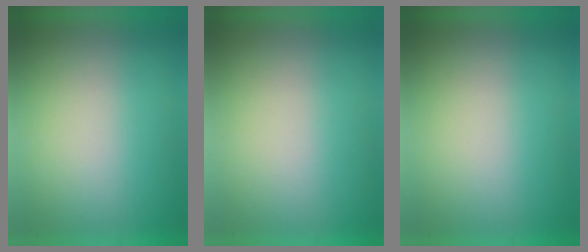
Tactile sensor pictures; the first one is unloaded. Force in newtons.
{"total": 0.0}
{"total": 0.0}